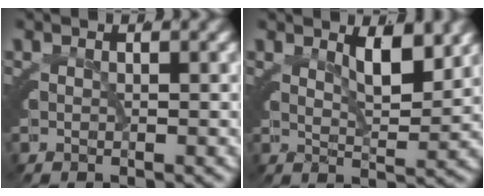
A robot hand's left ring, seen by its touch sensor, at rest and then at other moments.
{"total": 2.8, "force": [1.8, 0.6, 2.0], "torque": [-0.029, -0.002, 0.029]}